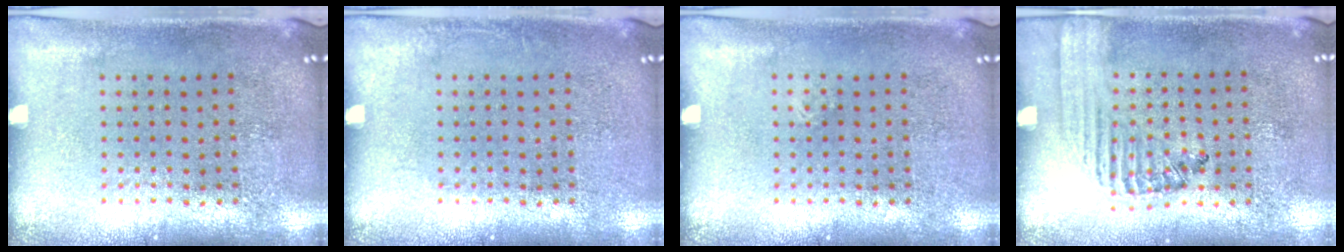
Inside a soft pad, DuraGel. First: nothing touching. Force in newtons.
{"total": 0.7, "press": 0.7, "slide": 0.1}
{"total": 0.0}
{"total": 1.4, "press": 1.2, "slide": 0.7}